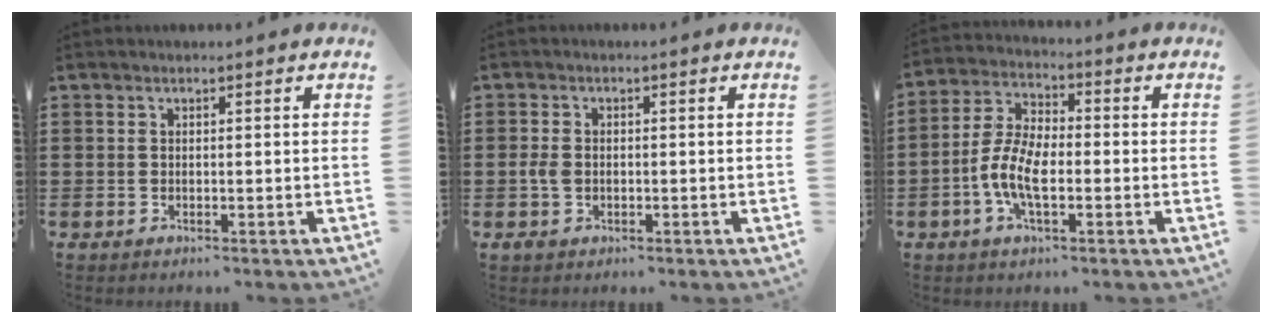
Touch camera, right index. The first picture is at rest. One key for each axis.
{"total": 2.6, "fx": -0.5, "fy": 1.7, "fz": 1.8, "tx": -0.051, "ty": -0.005, "tz": -0.013}
{"total": 7.5, "fx": -2.3, "fy": 3.4, "fz": 6.2, "tx": -0.152, "ty": -0.006, "tz": -0.051}